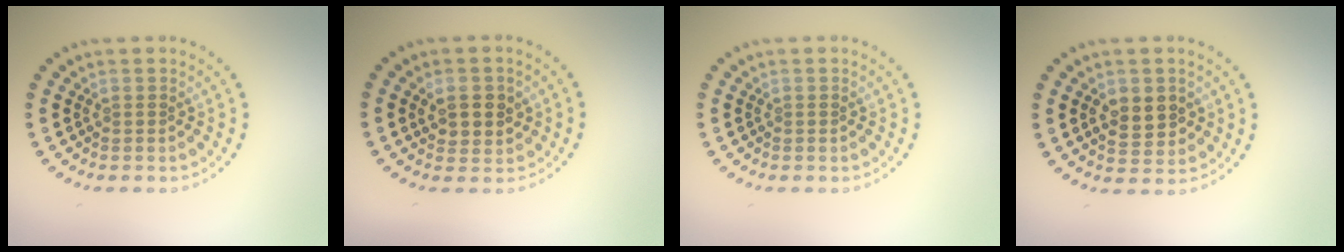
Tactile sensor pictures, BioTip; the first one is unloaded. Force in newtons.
{"total": 2.8, "press": 2.7, "slide": 0.7}
{"total": 0.0}
{"total": 2.9, "press": 2.9, "slide": 0.4}